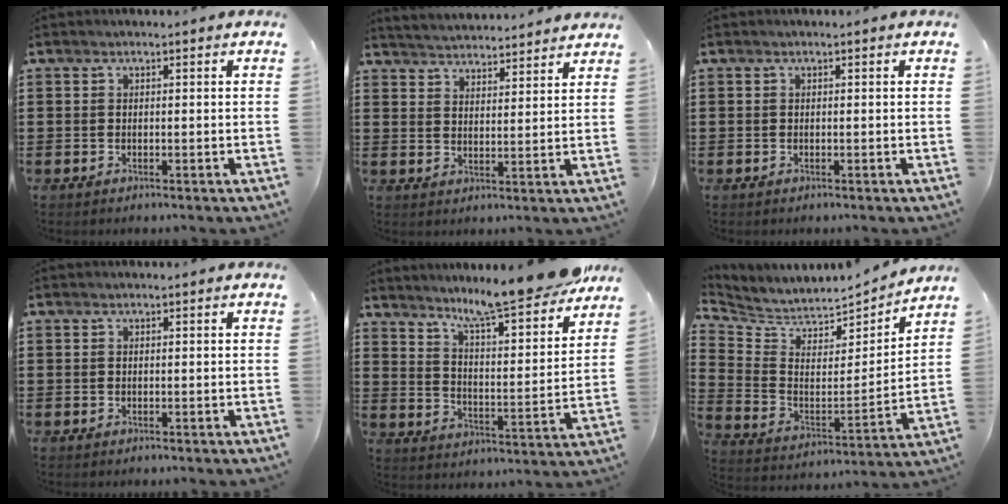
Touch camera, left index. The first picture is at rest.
{"total": 3.8, "force": [3.7, -0.5, -0.6], "torque": [-0.005, -0.022, 0.064]}
{"total": 0.0}
{"total": 0.0}
{"total": 10.1, "force": [9.2, -0.6, 4.3], "torque": [-0.101, -0.063, 0.149]}
{"total": 4.9, "force": [4.8, 1.2, 0.0], "torque": [-0.037, -0.045, 0.076]}